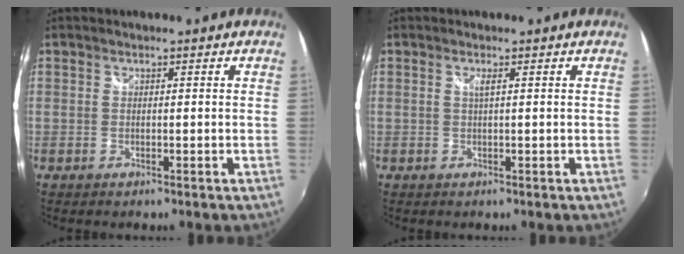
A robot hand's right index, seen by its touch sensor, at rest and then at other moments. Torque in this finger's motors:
{"motor_torque": [-0.01, 0.03, 0.01, 0.02]}